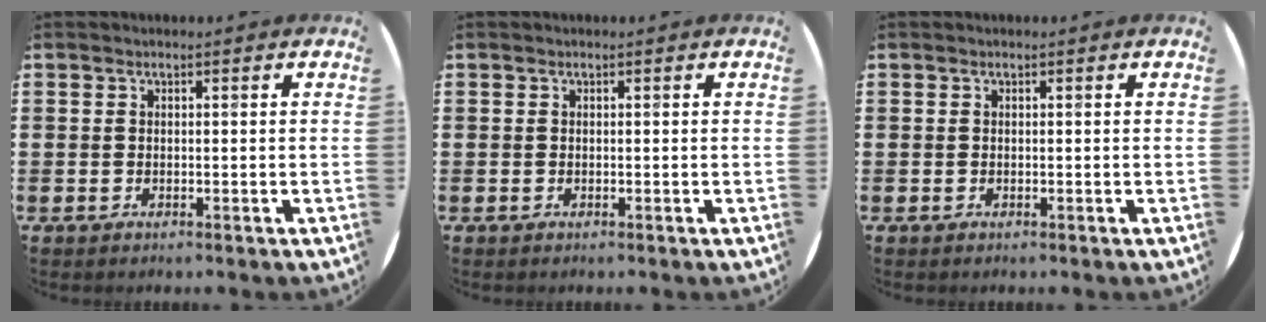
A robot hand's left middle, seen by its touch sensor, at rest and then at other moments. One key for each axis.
{"total": 0.0}
{"total": 0.0}